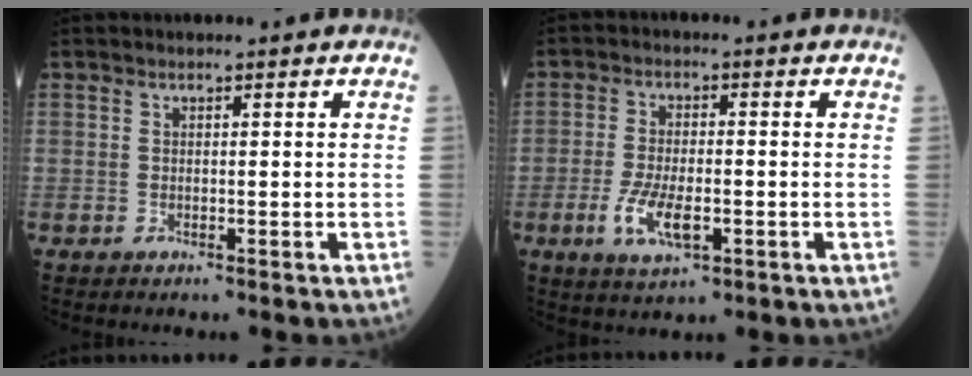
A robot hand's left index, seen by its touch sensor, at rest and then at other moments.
{"total": 6.4, "force": [-2.2, 2.3, 5.6], "torque": [-0.113, -0.008, -0.037]}